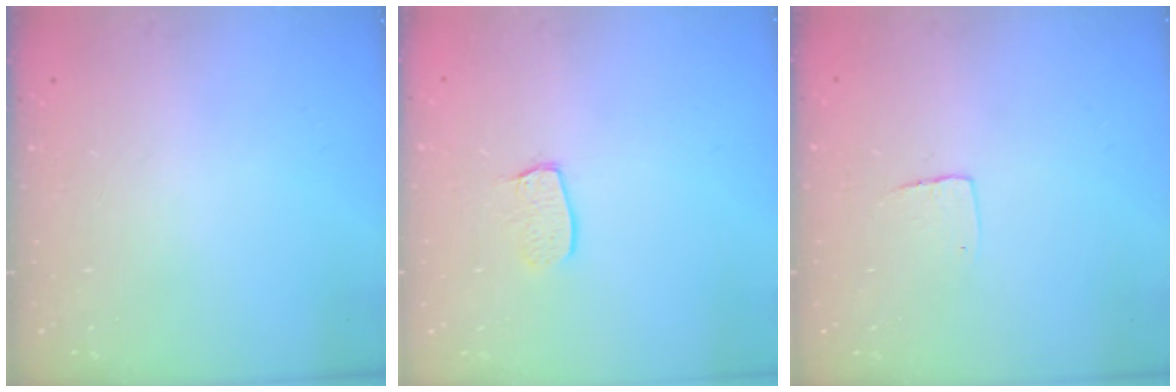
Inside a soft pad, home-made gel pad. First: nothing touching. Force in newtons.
{"total": 6.4, "press": 6.4, "slide": 0.1}
{"total": 3.9, "press": 3.8, "slide": 0.3}